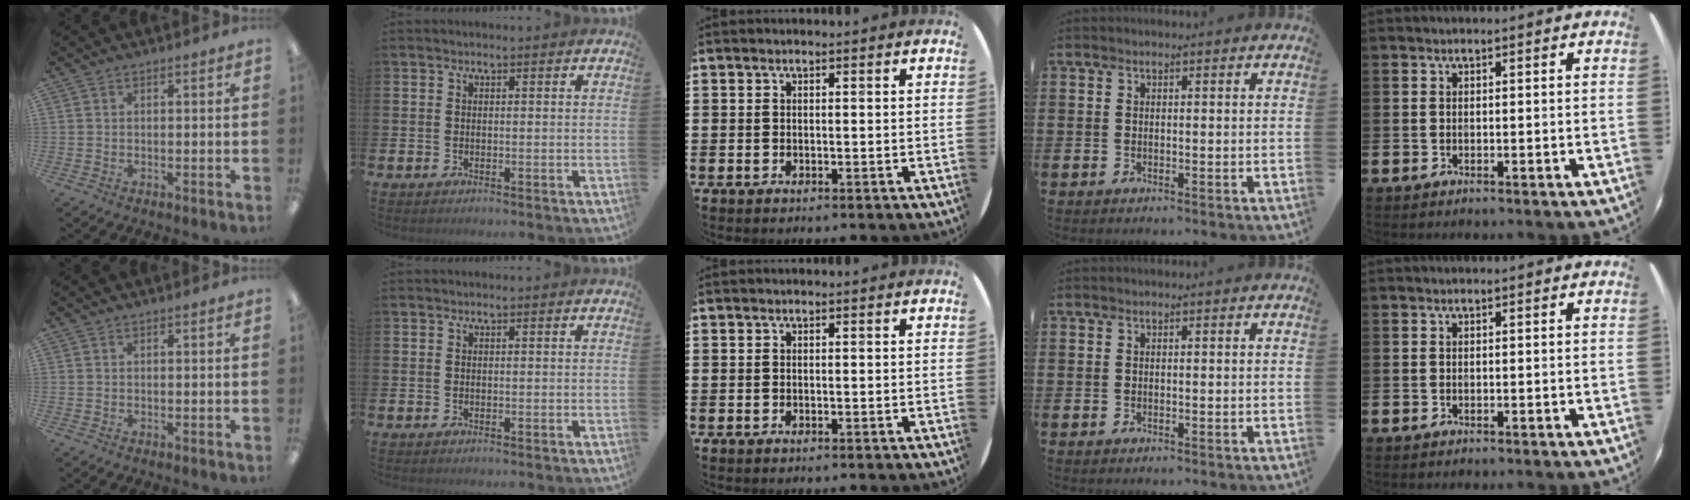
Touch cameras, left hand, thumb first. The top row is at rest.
{}